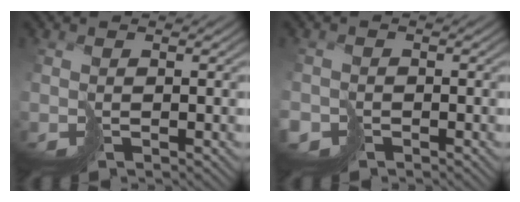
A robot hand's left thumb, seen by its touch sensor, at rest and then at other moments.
{"total": 3.2, "force": [-1.8, 2.3, 1.2], "torque": [-0.031, -0.010, -0.043]}